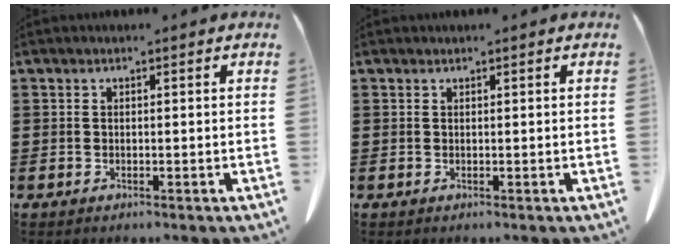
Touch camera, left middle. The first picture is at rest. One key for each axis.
{"total": 0.0}